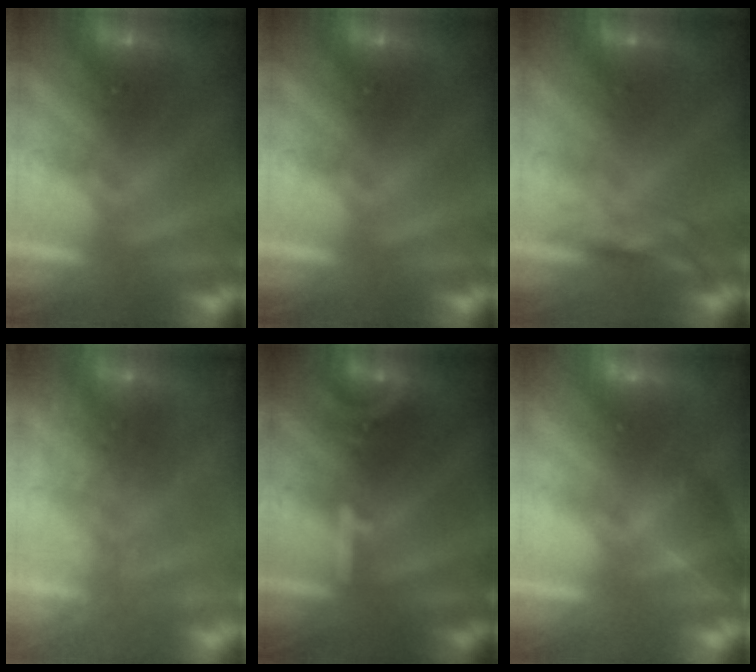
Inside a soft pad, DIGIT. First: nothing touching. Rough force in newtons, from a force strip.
{"total": 0.0}
{"total": 3.9}
{"total": 2.3}
{"total": 3.3}
{"total": 2.9}